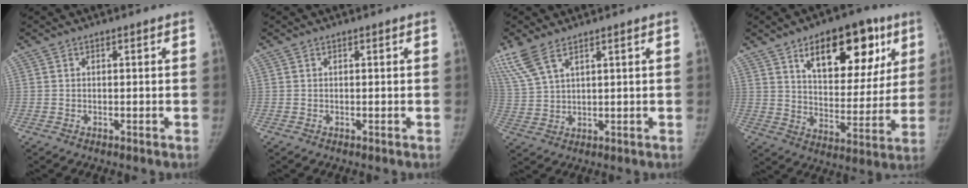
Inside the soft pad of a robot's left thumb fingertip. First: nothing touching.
{"total": 0.0}
{"total": 9.3, "force": [6.4, 3.3, 5.8], "torque": [-0.142, -0.006, 0.141]}
{"total": 20.8, "force": [10.3, 10.8, 14.4], "torque": [-0.143, -0.035, 0.156]}